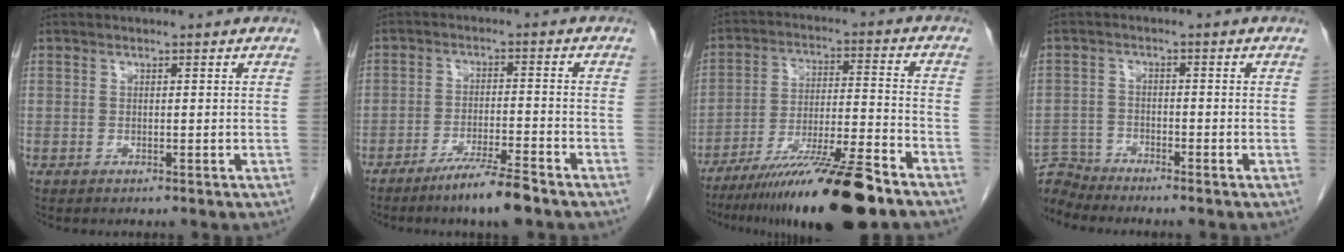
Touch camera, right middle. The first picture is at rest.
{"total": 6.5, "force": [-5.0, -0.1, 4.3], "torque": [-0.075, -0.015, -0.091]}
{"total": 17.1, "force": [-12.7, 0.4, 11.5], "torque": [-0.174, -0.025, -0.215]}
{"total": 4.6, "force": [-4.5, -0.4, -1.2], "torque": [0.025, -0.001, -0.085]}